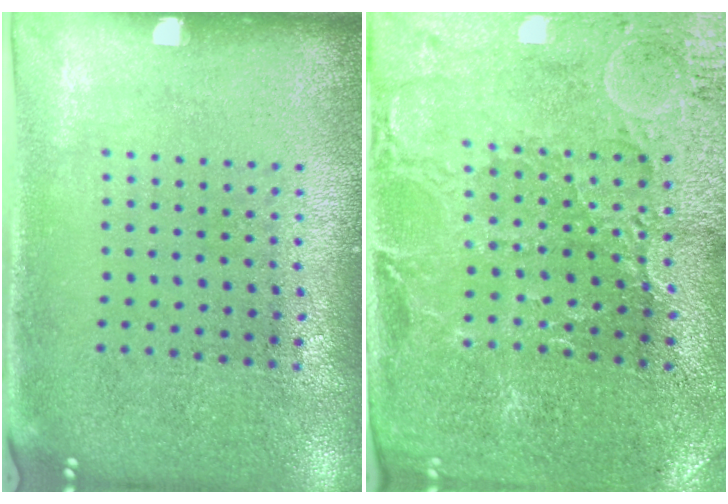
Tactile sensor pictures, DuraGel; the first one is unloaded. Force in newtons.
{"total": 1.3, "press": 1.3, "slide": 0.4}